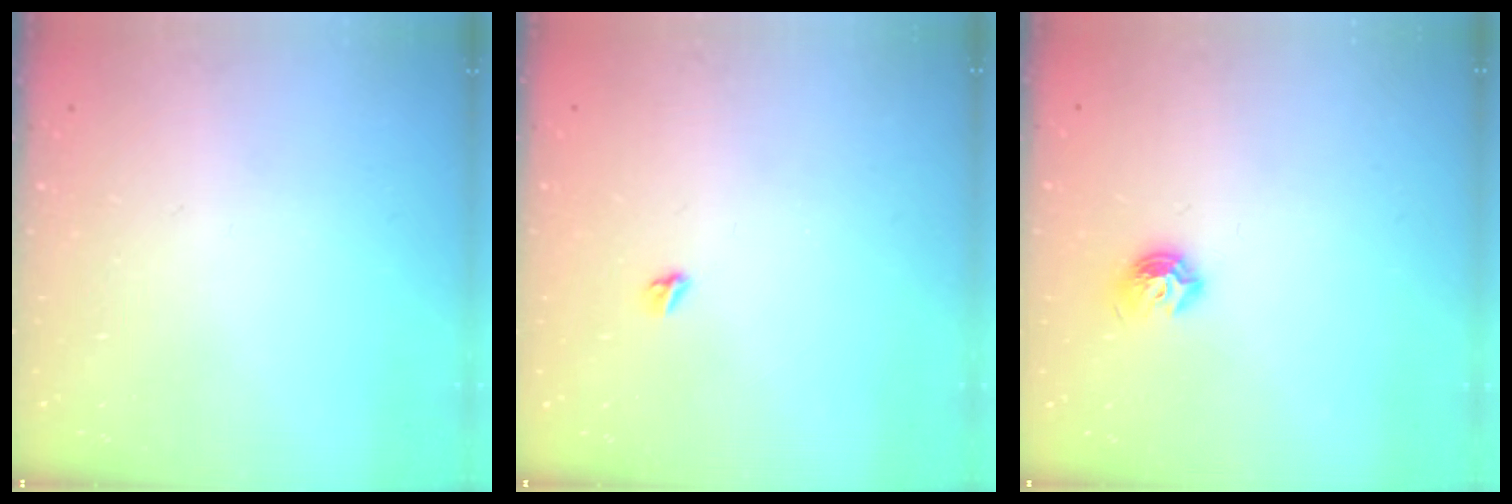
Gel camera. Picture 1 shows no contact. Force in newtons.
{"total": 3.9, "press": 3.8, "slide": 0.5}
{"total": 7.0, "press": 6.9, "slide": 0.7}